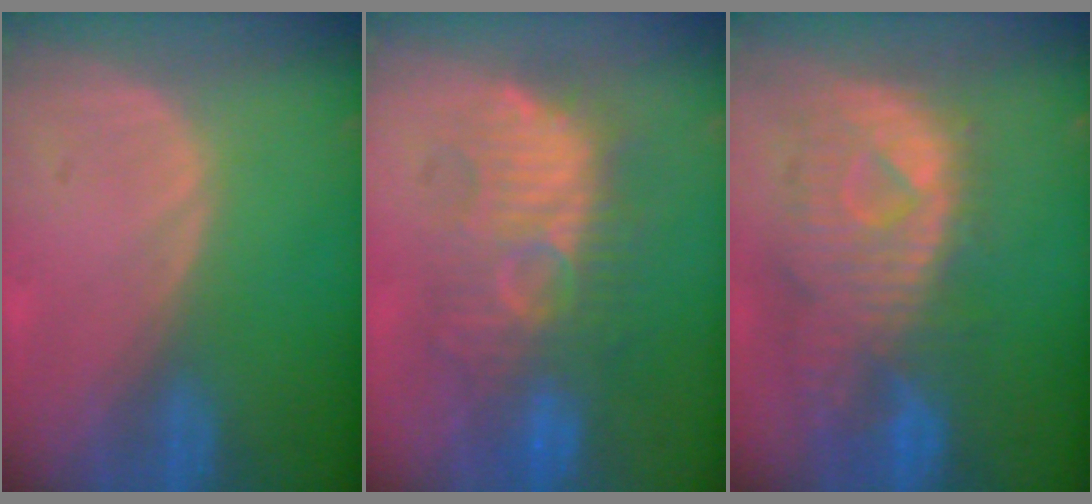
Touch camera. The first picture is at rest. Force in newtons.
{"total": 9.9, "press": 9.9, "slide": 0.3}
{"total": 11.5, "press": 9.9, "slide": 5.8}